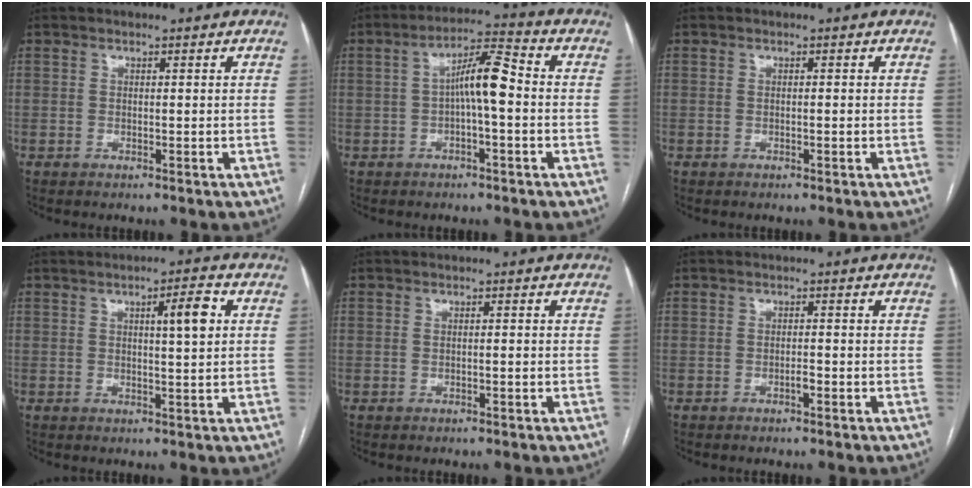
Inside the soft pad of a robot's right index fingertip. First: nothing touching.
{"total": 7.2, "force": [-0.4, 1.1, 7.1], "torque": [-0.125, 0.025, -0.009]}
{"total": 0.6, "force": [-0.1, 0.1, 0.5], "torque": [-0.011, 0.000, 0.002]}
{"total": 4.9, "force": [1.4, 0.4, 4.7], "torque": [-0.070, 0.003, 0.020]}
{"total": 1.0, "force": [-0.1, 0.3, 0.9], "torque": [-0.020, 0.003, 0.003]}
{"total": 1.1, "force": [-0.5, 0.3, 1.0], "torque": [-0.018, 0.001, -0.009]}